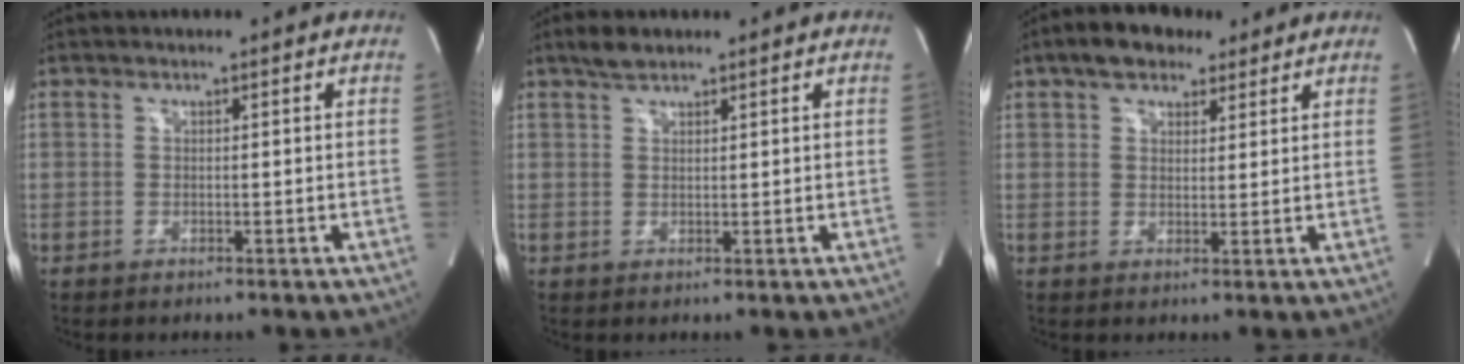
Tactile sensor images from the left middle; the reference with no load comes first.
{"total": 2.4, "force": [2.0, 0.9, 1.0], "torque": [-0.027, 0.004, 0.037]}
{"total": 8.0, "force": [5.4, 4.1, 4.3], "torque": [-0.072, 0.027, 0.087]}